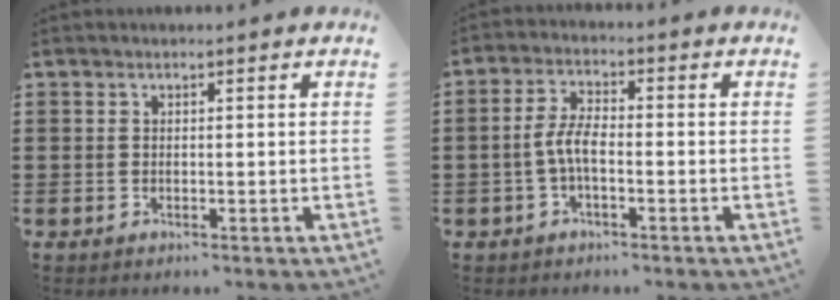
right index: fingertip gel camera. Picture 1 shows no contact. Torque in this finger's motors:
{"motor_torque": [0.83, -0.01, 0.67, 0.17]}